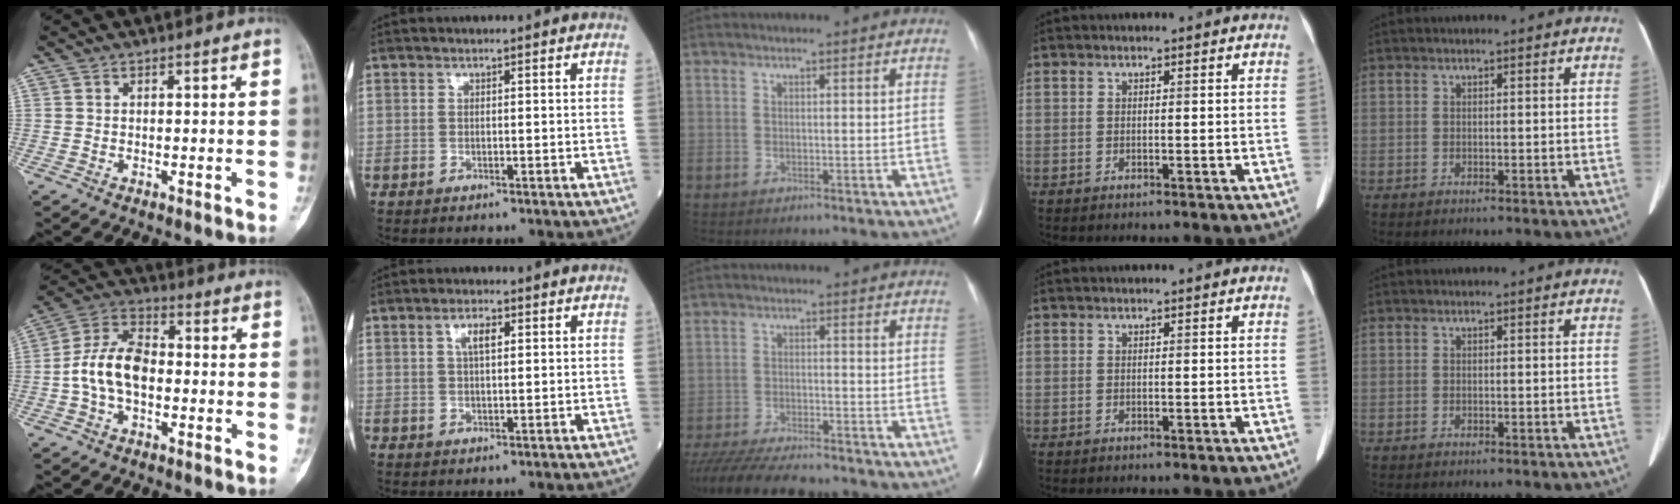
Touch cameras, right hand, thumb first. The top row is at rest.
{"thumb": {"total": 11.1, "force": [-1.4, 6.8, 8.6], "torque": [-0.161, 0.036, -0.036]}, "index": {"total": 3.1, "force": [1.1, 0.9, 2.7], "torque": [-0.053, 0.004, 0.020]}, "middle": {"total": 15.4, "force": [-13.6, 2.6, 6.8], "torque": [-0.138, -0.029, -0.206]}}